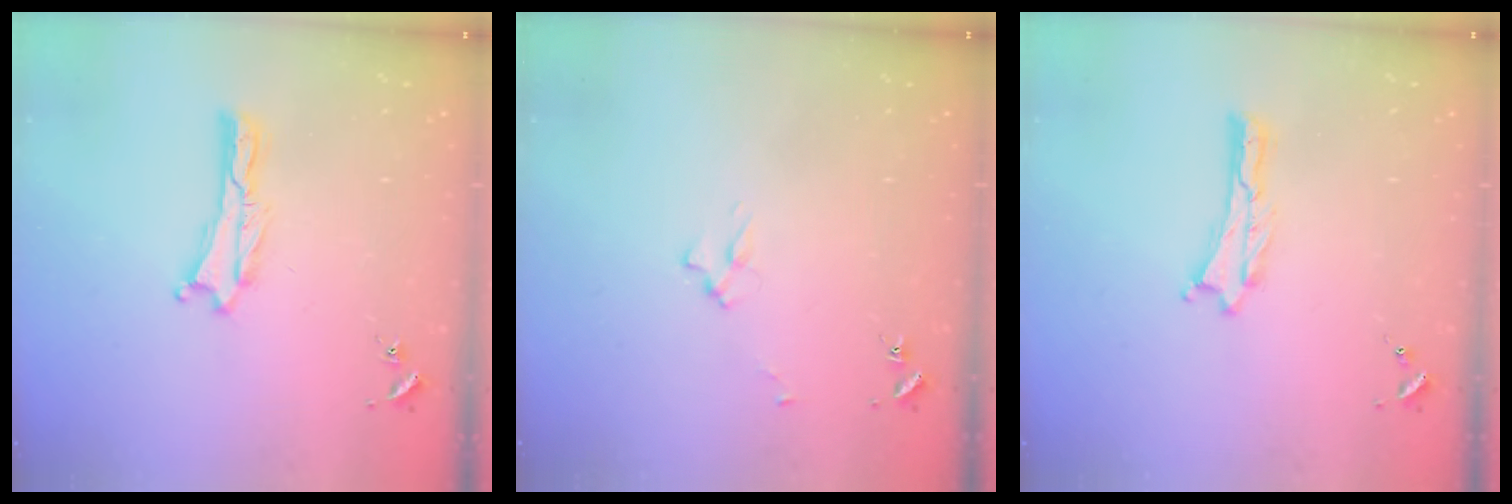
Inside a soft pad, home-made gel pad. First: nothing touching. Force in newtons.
{"total": 2.9, "press": 2.9, "slide": 0.4}
{"total": 0.0}